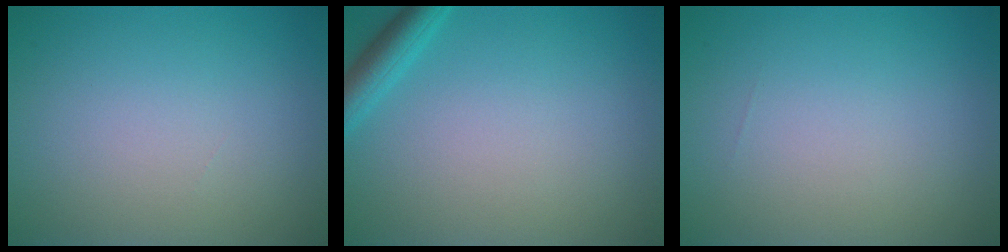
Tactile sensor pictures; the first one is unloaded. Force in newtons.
{"total": 2.4, "press": 2.4, "slide": 0.2}
{"total": 0.0}